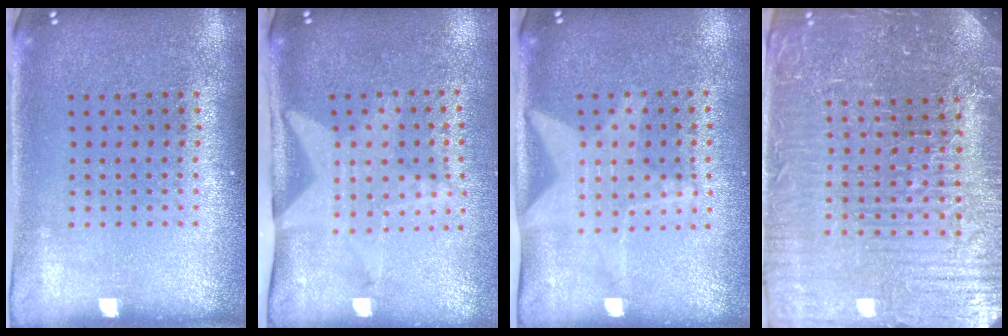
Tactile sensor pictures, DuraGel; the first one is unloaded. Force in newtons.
{"total": 2.1, "press": 1.5, "slide": 1.4}
{"total": 1.8, "press": 1.5, "slide": 1.0}
{"total": 5.2, "press": 5.0, "slide": 1.7}